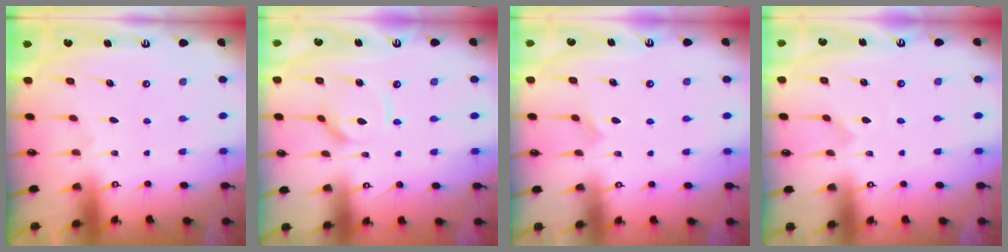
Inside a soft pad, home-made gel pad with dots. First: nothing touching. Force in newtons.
{"total": 8.4, "press": 8.4, "slide": 0.7}
{"total": 5.4, "press": 5.4, "slide": 0.2}
{"total": 0.0}